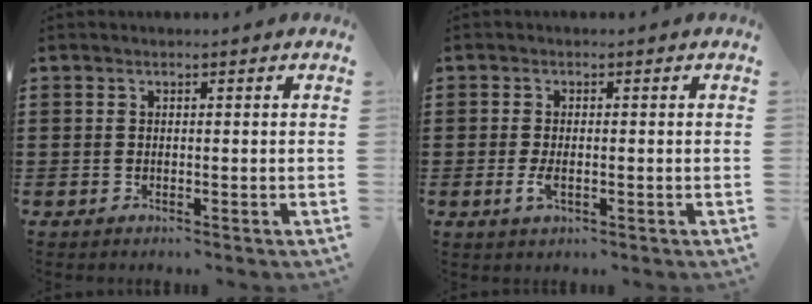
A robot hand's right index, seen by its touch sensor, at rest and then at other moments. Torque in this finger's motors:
{"motor_torque": [1.09, 1.05, 0.06, 0.03]}